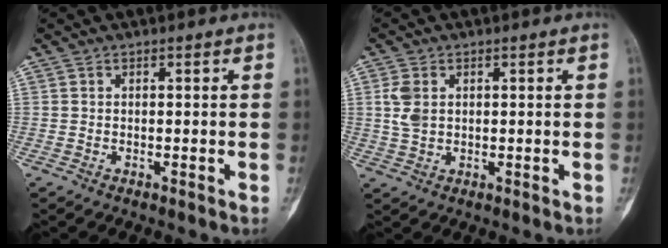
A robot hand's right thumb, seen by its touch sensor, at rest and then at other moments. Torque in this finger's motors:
{"motor_torque": [0.00, 0.00, 0.40, 0.00, 0.04]}